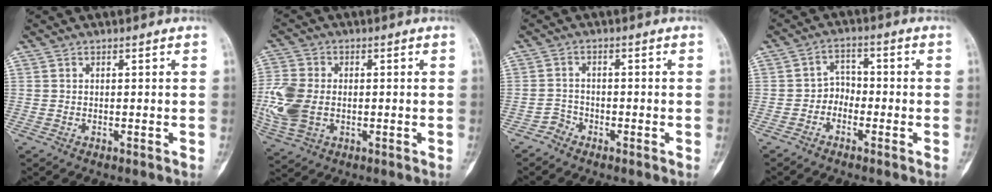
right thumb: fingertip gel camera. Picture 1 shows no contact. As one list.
[{"total": 10.8, "force": [-1.1, 7.4, 7.8], "torque": [-0.187, 0.002, -0.019]}, {"total": 2.1, "force": [-1.7, 1.2, -0.3], "torque": [0.012, 0.006, -0.036]}, {"total": 3.6, "force": [-1.9, 2.7, 1.3], "torque": [0.006, 0.023, -0.046]}]